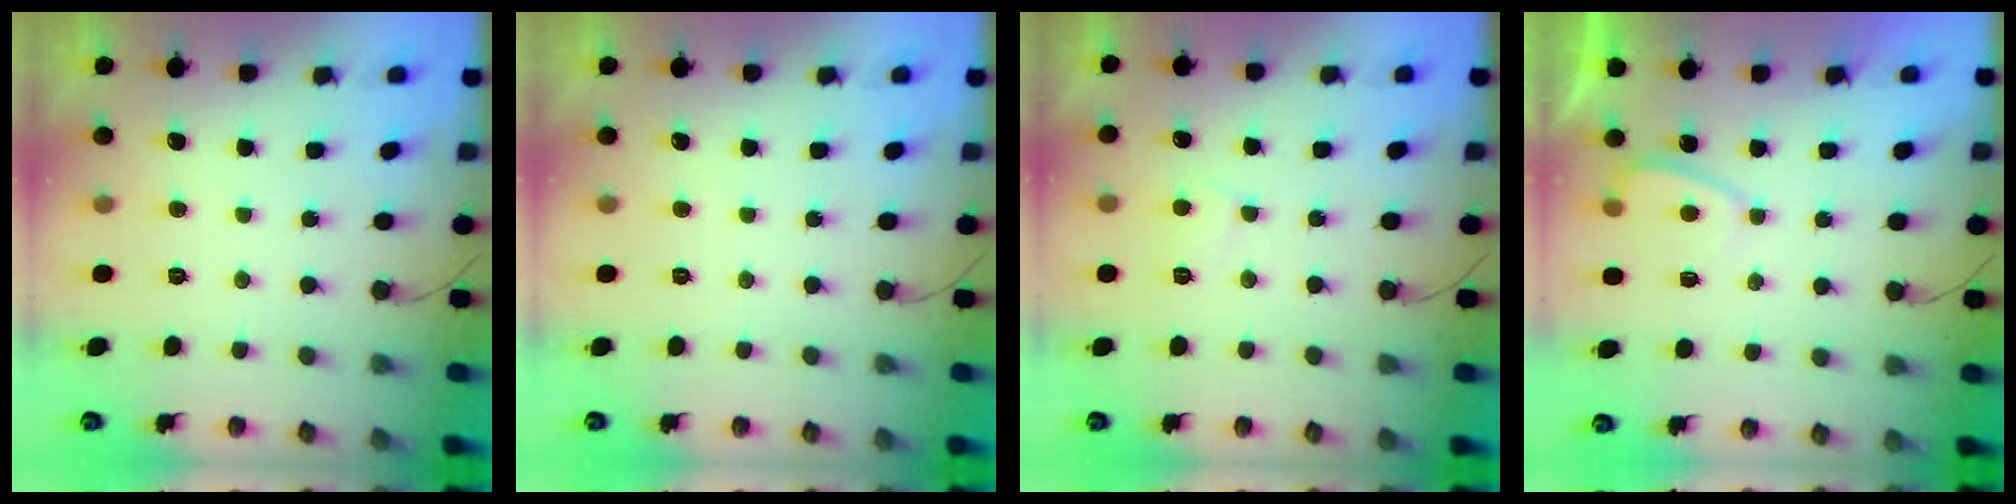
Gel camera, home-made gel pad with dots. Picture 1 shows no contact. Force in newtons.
{"total": 0.0}
{"total": 3.8, "press": 3.8, "slide": 0.4}
{"total": 1.2, "press": 1.0, "slide": 0.6}